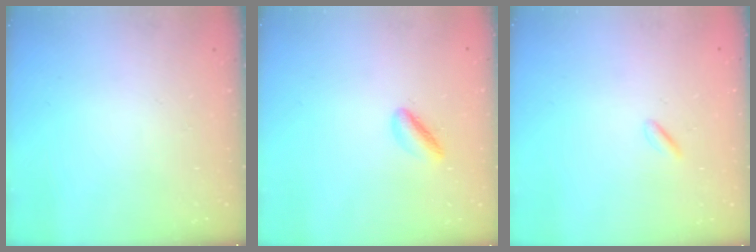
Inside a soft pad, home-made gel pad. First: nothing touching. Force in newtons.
{"total": 3.7, "press": 3.7, "slide": 0.5}
{"total": 0.9, "press": 0.8, "slide": 0.4}